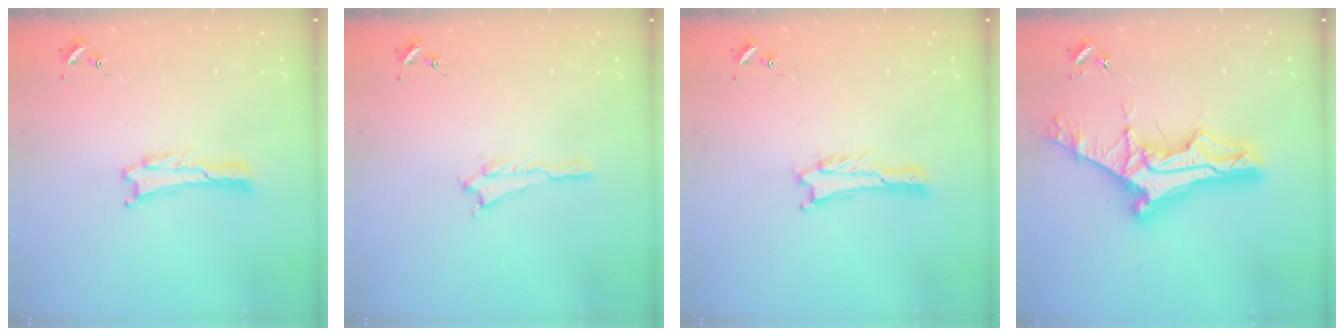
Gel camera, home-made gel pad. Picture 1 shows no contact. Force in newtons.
{"total": 0.6, "press": 0.6, "slide": 0.2}
{"total": 1.0, "press": 1.0, "slide": 0.1}
{"total": 13.2, "press": 13.1, "slide": 1.4}